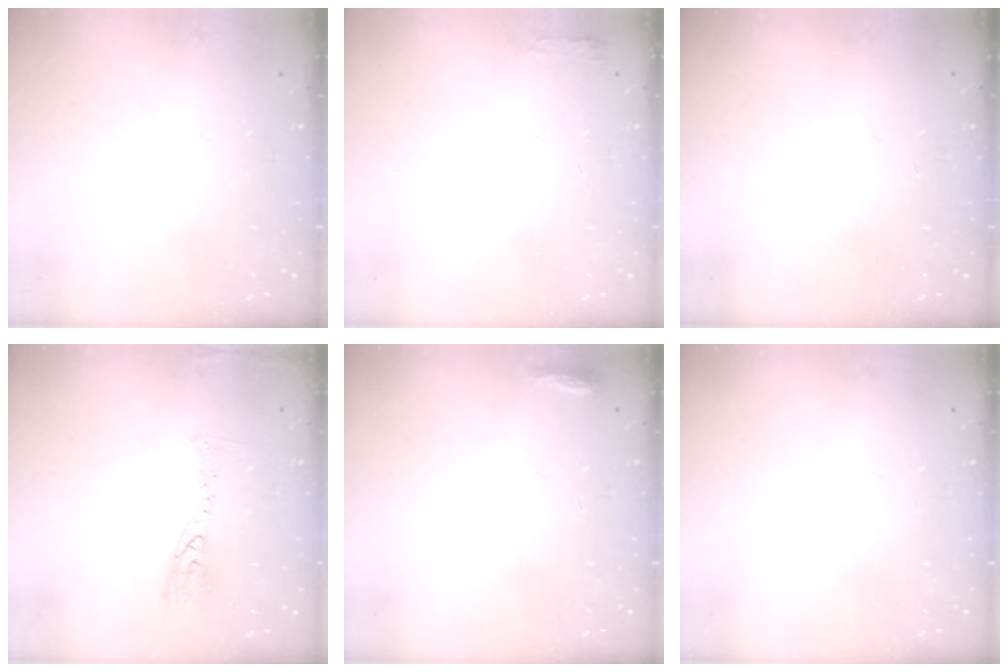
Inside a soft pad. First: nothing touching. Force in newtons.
{"total": 3.7, "press": 3.5, "slide": 1.3}
{"total": 0.0}
{"total": 8.4, "press": 8.4, "slide": 0.9}
{"total": 3.7, "press": 3.5, "slide": 1.2}
{"total": 0.0}